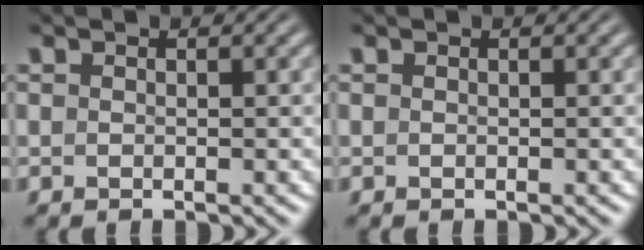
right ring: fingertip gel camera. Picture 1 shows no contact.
{"total": 0.0}